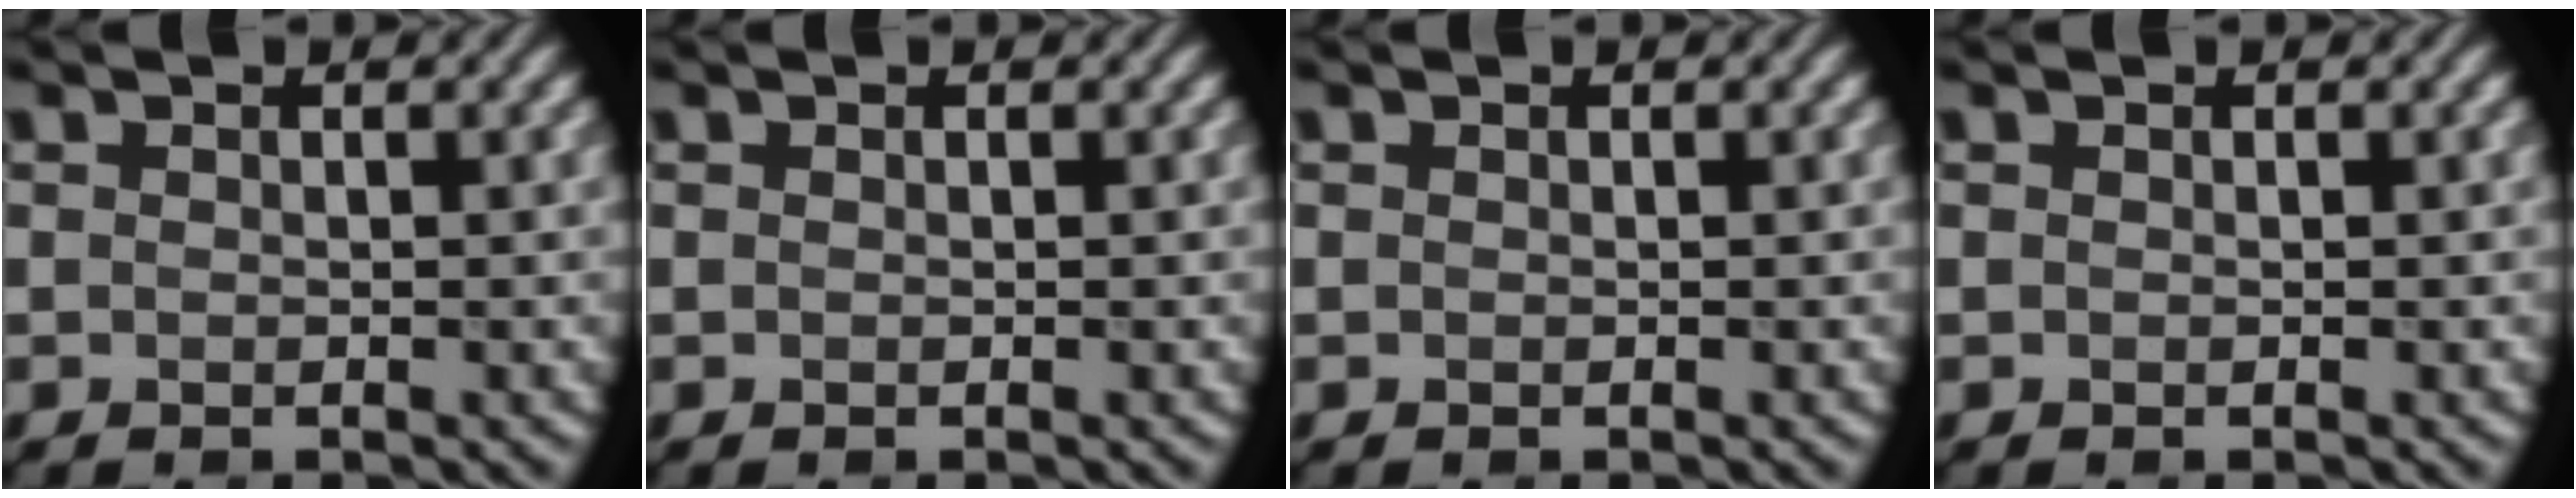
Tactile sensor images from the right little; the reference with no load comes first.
{"total": 0.0}
{"total": 0.0}
{"total": 0.0}